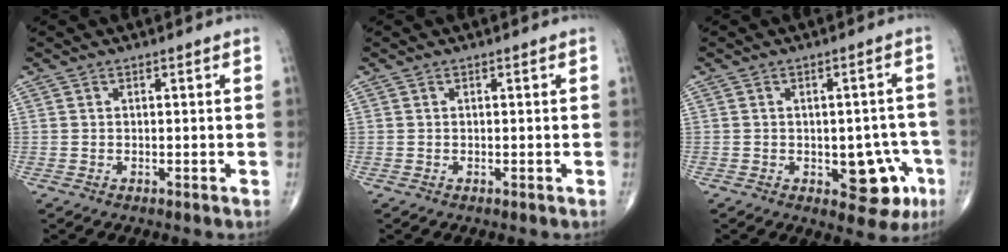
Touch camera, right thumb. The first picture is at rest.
{"total": 0.0}
{"total": 9.0, "force": [-3.1, 5.0, 6.8], "torque": [-0.045, 0.016, -0.031]}